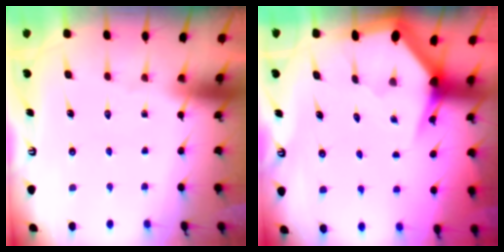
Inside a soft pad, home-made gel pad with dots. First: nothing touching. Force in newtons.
{"total": 3.8, "press": 3.8, "slide": 0.1}